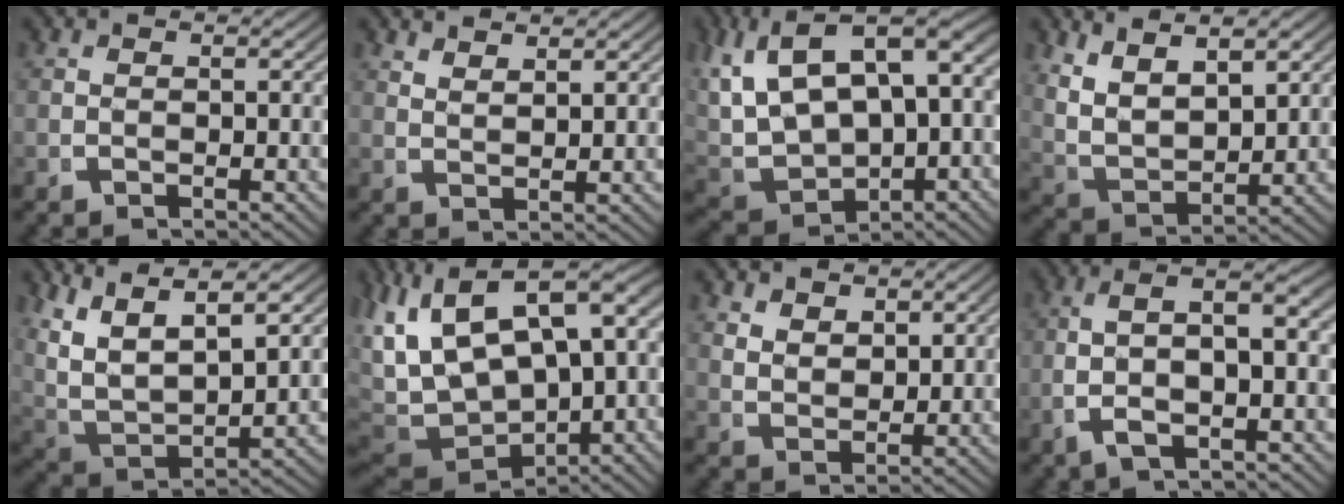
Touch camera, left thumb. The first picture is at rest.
{"total": 2.6, "force": [2.5, 0.0, 0.5], "torque": [-0.007, 0.004, 0.054]}
{"total": 13.7, "force": [1.7, 9.4, 9.8], "torque": [-0.204, -0.018, 0.045]}
{"total": 7.5, "force": [2.7, 5.0, 4.9], "torque": [-0.120, -0.016, 0.058]}
{"total": 11.9, "force": [3.0, 8.4, 7.8], "torque": [-0.200, -0.032, 0.058]}
{"total": 15.3, "force": [0.8, 10.8, 10.7], "torque": [-0.225, -0.032, 0.031]}
{"total": 2.9, "force": [2.2, 1.5, 1.2], "torque": [-0.018, -0.012, 0.052]}
{"total": 7.0, "force": [-0.2, 3.2, 6.2], "torque": [-0.114, 0.003, -0.004]}